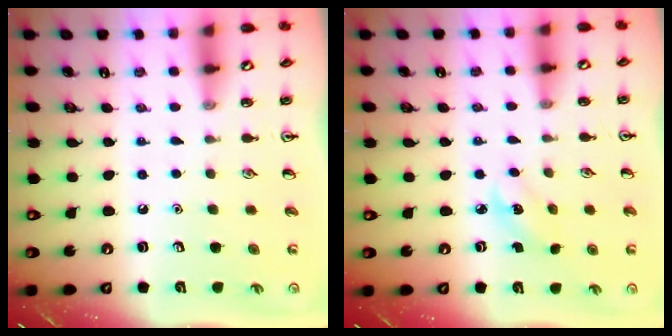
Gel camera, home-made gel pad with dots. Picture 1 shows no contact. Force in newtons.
{"total": 2.7, "press": 2.6, "slide": 0.9}